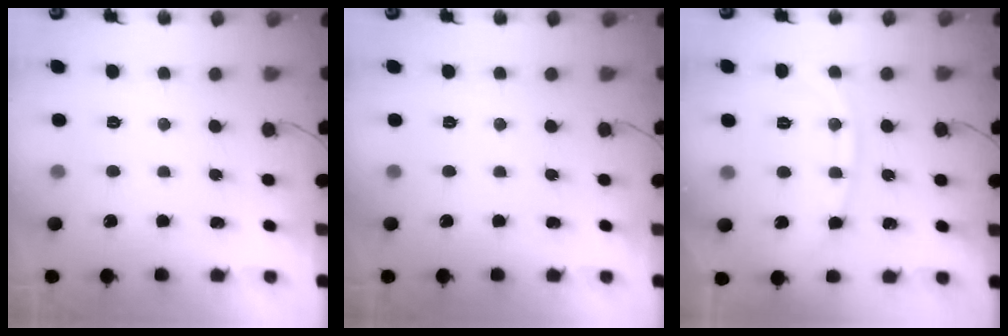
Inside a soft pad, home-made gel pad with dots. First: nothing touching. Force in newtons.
{"total": 0.0}
{"total": 8.7, "press": 8.7, "slide": 0.5}